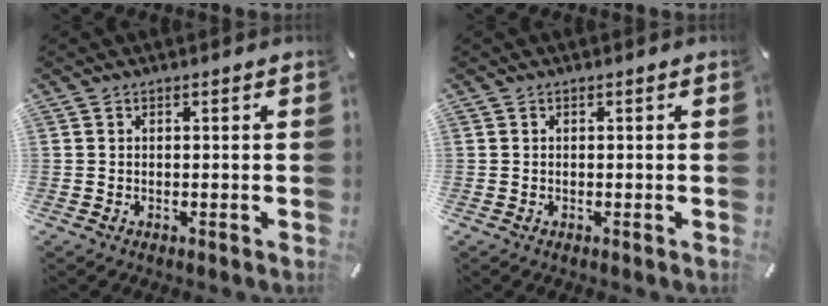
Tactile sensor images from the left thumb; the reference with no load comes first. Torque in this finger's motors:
{"motor_torque": [0.03, 0.03, 0.00, 0.00, 0.00]}